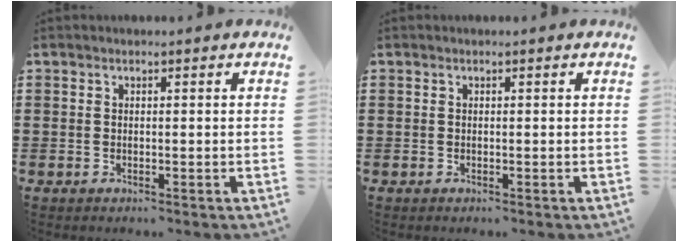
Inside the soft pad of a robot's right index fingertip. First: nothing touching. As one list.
[{"total": 0.0}]